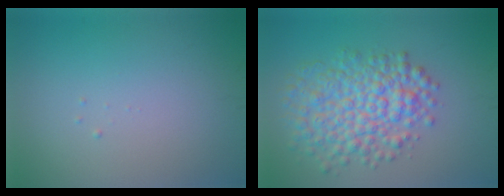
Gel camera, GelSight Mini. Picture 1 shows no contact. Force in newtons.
{"total": 6.8, "press": 6.8, "slide": 0.1}